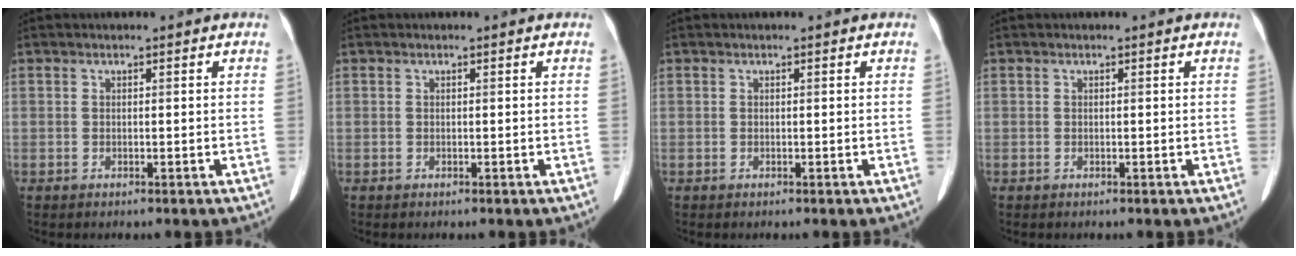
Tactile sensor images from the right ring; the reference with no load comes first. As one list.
[{"total": 0.0}, {"total": 0.0}, {"total": 0.0}]